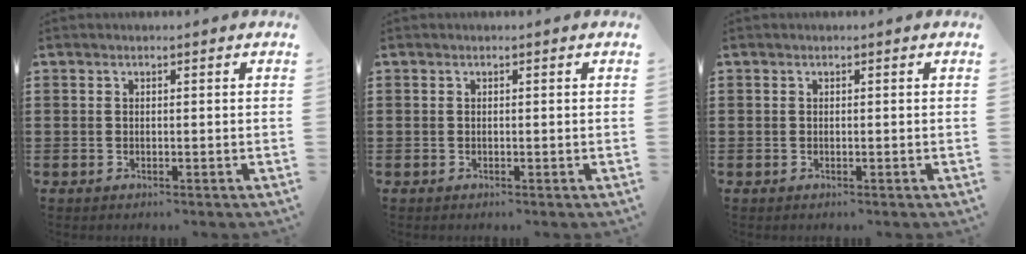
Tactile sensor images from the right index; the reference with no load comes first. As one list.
[{"total": 0.0}, {"total": 0.0}]